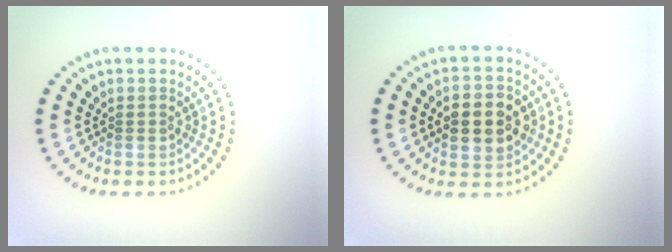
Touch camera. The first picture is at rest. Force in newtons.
{"total": 5.2, "press": 5.2, "slide": 0.4}